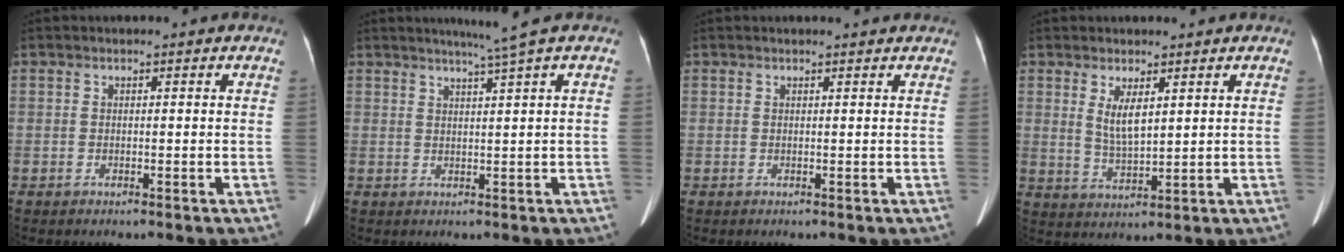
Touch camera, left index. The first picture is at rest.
{"total": 3.5, "force": [2.3, -1.4, 2.2], "torque": [-0.036, -0.002, 0.043]}
{"total": 1.8, "force": [1.7, 0.1, 0.2], "torque": [-0.011, 0.004, 0.017]}
{"total": 4.2, "force": [1.8, 1.1, 3.6], "torque": [-0.073, -0.009, 0.043]}